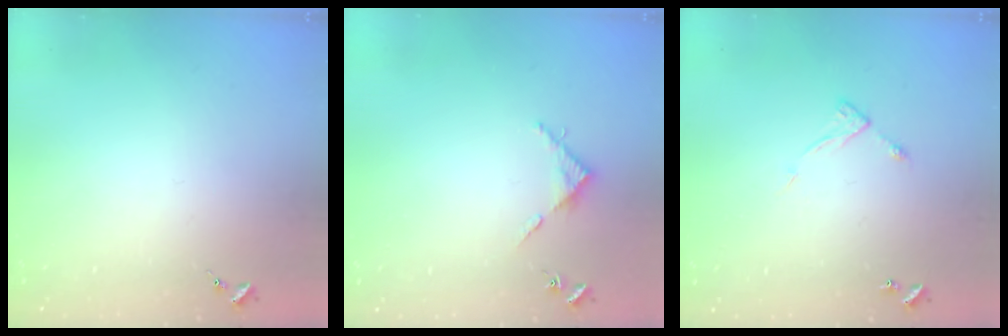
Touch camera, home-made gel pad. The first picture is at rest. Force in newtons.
{"total": 4.7, "press": 4.7, "slide": 0.2}
{"total": 5.4, "press": 5.4, "slide": 0.4}